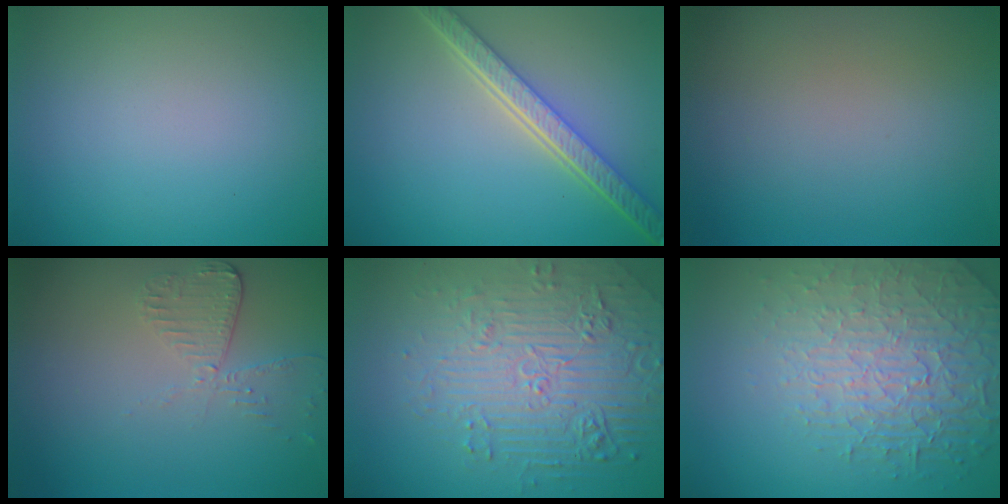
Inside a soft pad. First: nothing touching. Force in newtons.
{"total": 5.4, "press": 4.1, "slide": 3.5}
{"total": 0.0}
{"total": 2.7, "press": 2.4, "slide": 1.2}
{"total": 7.2, "press": 5.4, "slide": 4.8}
{"total": 4.9, "press": 4.4, "slide": 2.1}